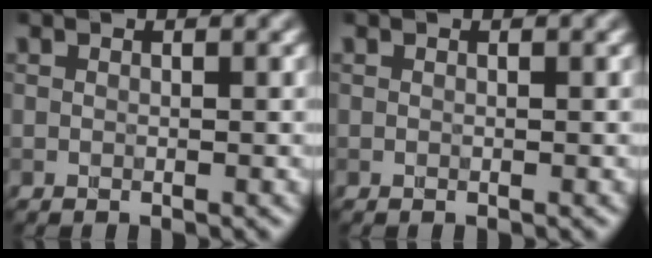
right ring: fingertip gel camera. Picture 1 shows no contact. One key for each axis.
{"total": 0.0}